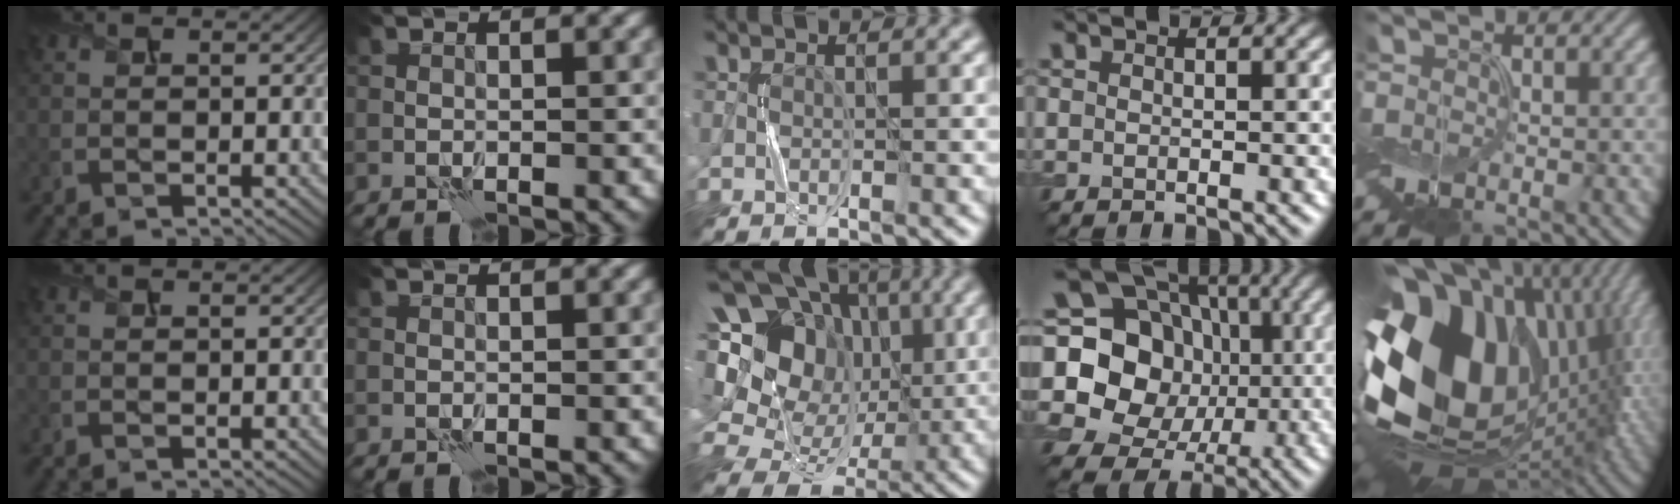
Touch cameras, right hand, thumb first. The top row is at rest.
{"middle": {"total": 19.2, "force": [4.3, 15.5, 10.5], "torque": [-0.229, 0.054, 0.067]}, "ring": {"total": 20.0, "force": [0.7, 17.7, 9.3], "torque": [-0.191, 0.056, -0.034]}, "little": {"total": 19.1, "force": [0.0, 13.7, 13.3], "torque": [-0.260, -0.022, 0.010]}}